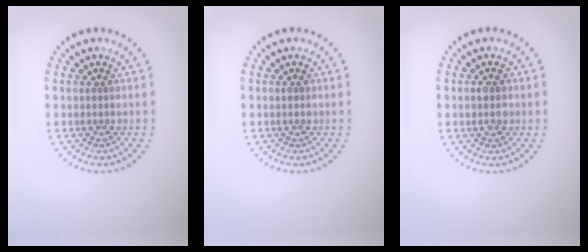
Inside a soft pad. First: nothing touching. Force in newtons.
{"total": 0.5, "press": 0.5, "slide": 0.1}
{"total": 2.0, "press": 2.0, "slide": 0.1}